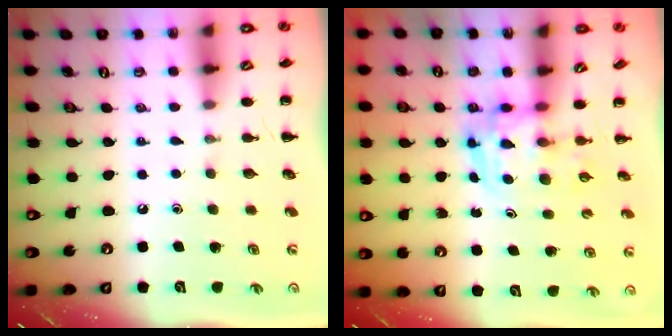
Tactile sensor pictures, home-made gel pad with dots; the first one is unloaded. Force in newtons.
{"total": 3.5, "press": 3.4, "slide": 0.6}